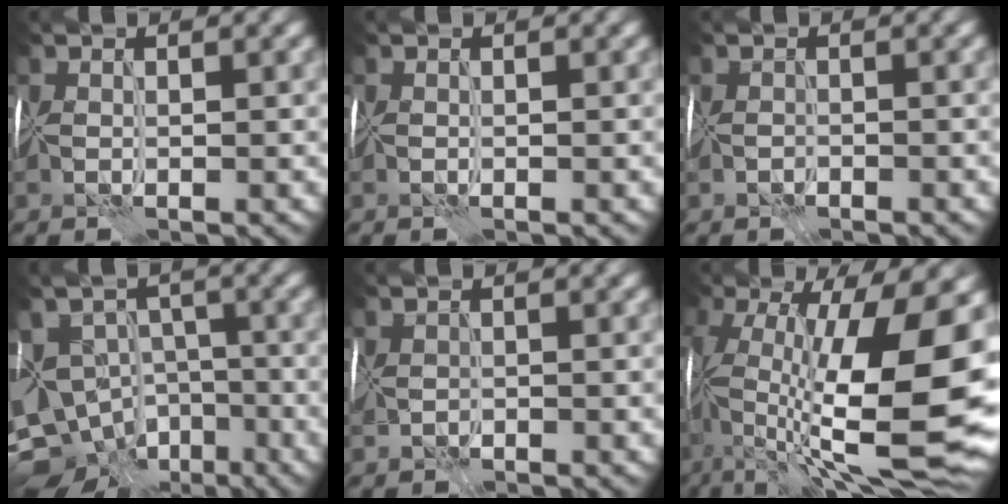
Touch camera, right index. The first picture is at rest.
{"total": 0.0}
{"total": 0.9, "force": [-0.8, 0.1, -0.4], "torque": [0.003, 0.001, -0.017]}
{"total": 8.7, "force": [-3.2, 6.6, 4.7], "torque": [-0.074, -0.010, -0.065]}
{"total": 1.0, "force": [-0.5, 0.8, 0.2], "torque": [-0.008, -0.005, -0.002]}
{"total": 17.6, "force": [-0.2, 7.0, 16.2], "torque": [-0.278, 0.005, 0.004]}